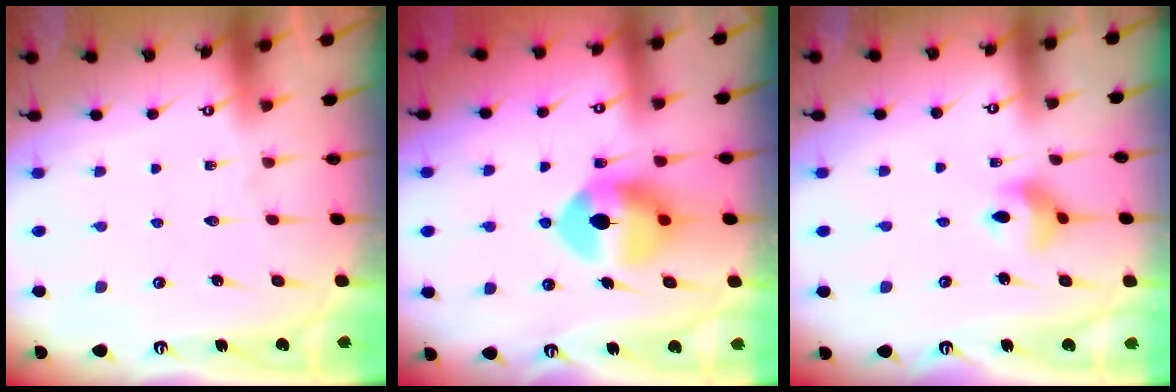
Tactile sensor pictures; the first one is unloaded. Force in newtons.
{"total": 10.7, "press": 10.5, "slide": 1.7}
{"total": 8.5, "press": 8.2, "slide": 1.9}